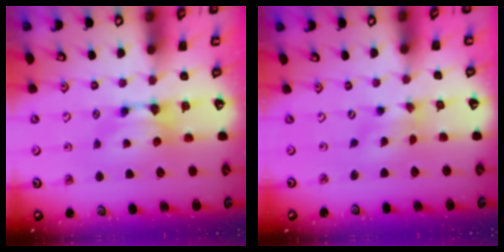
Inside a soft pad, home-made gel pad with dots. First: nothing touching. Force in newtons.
{"total": 1.7, "press": 1.3, "slide": 1.0}